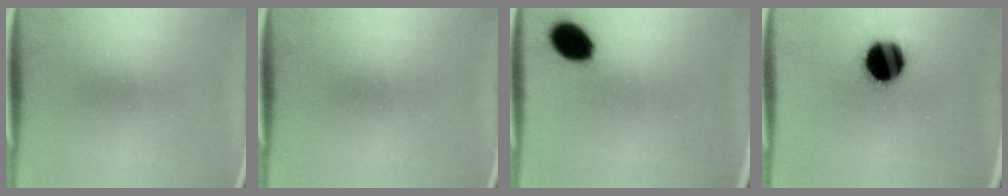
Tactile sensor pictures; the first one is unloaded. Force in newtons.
{"total": 0.0}
{"total": 8.4}
{"total": 16.2}